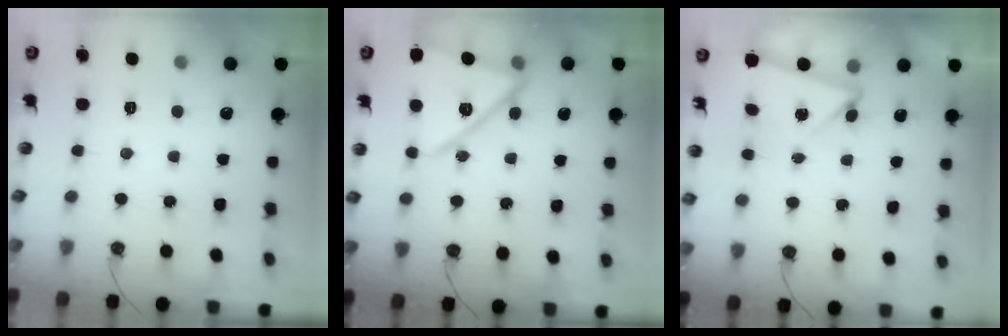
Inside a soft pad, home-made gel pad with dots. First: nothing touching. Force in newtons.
{"total": 15.1, "press": 15.0, "slide": 1.6}
{"total": 5.4, "press": 5.4, "slide": 0.7}